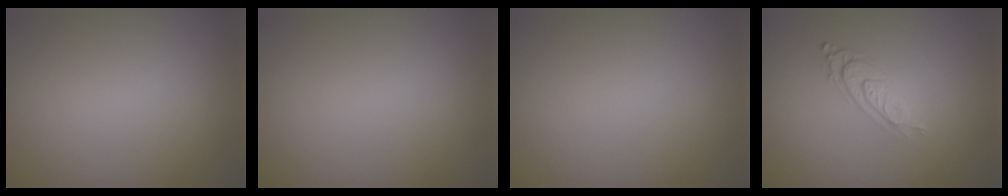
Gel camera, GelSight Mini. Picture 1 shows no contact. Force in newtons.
{"total": 0.0}
{"total": 0.0}
{"total": 3.0, "press": 2.0, "slide": 2.2}